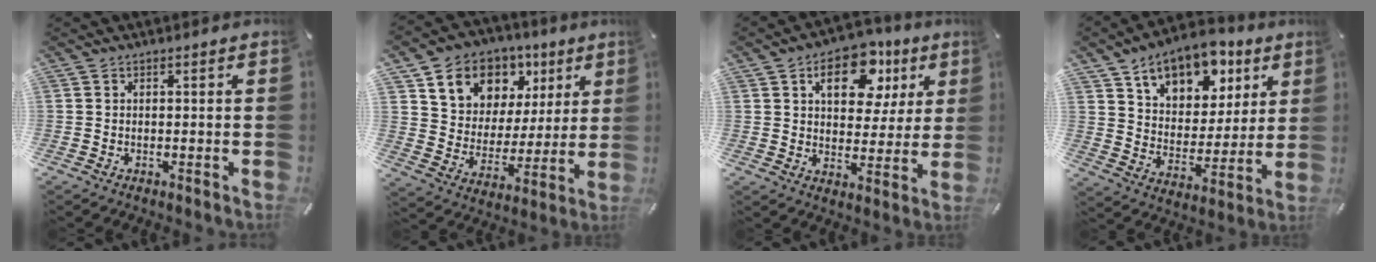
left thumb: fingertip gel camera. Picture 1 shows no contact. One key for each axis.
{"total": 12.6, "fx": 6.8, "fy": 10.2, "fz": 3.0, "tx": -0.056, "ty": -0.042, "tz": 0.130}
{"total": 13.5, "fx": 6.3, "fy": 8.7, "fz": 8.2, "tx": -0.105, "ty": -0.019, "tz": 0.105}
{"total": 14.3, "fx": 9.5, "fy": 8.9, "fz": 5.9, "tx": -0.097, "ty": -0.055, "tz": 0.170}